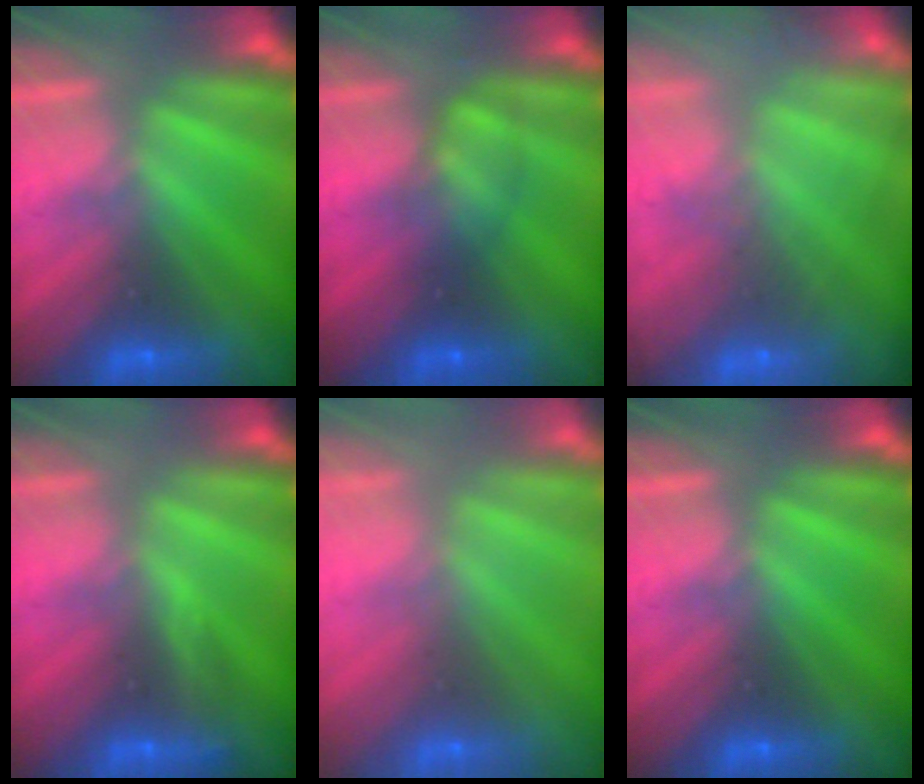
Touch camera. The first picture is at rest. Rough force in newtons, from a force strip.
{"total": 2.6}
{"total": 7.7}
{"total": 3.0}
{"total": 7.5}
{"total": 0.0}